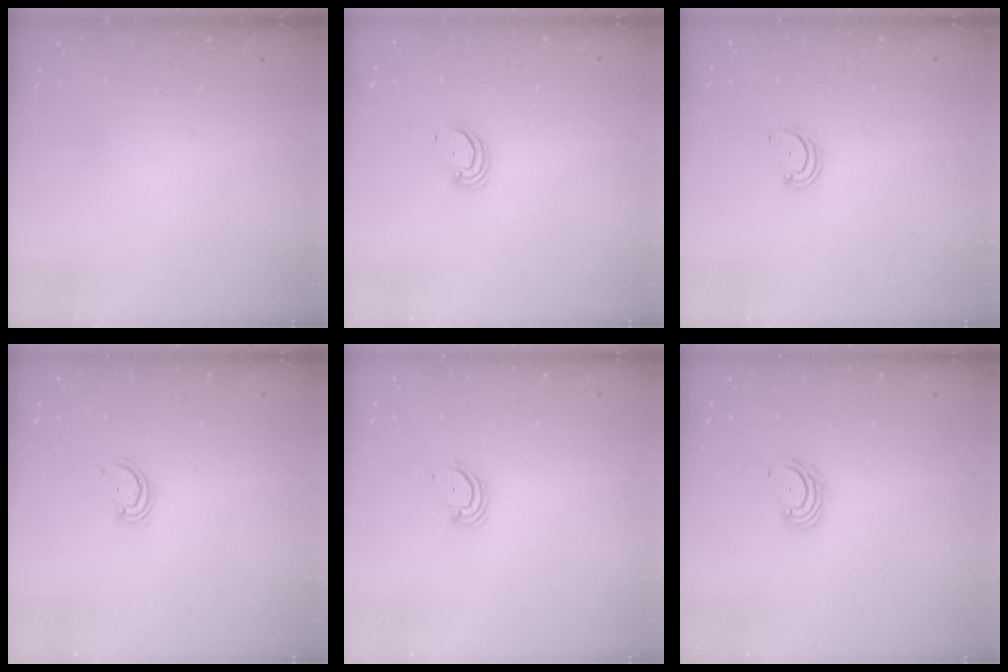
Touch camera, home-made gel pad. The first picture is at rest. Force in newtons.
{"total": 3.1, "press": 3.1, "slide": 0.2}
{"total": 2.8, "press": 2.8, "slide": 0.3}
{"total": 2.5, "press": 2.4, "slide": 0.2}
{"total": 3.5, "press": 3.5, "slide": 0.3}
{"total": 2.8, "press": 2.8, "slide": 0.3}